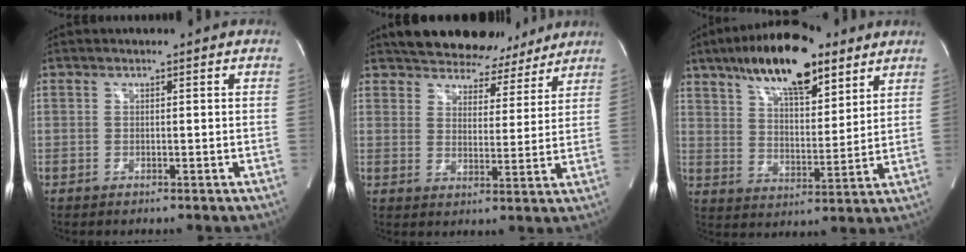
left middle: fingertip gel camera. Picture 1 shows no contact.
{"total": 13.4, "force": [11.8, 5.5, 3.1], "torque": [-0.028, -0.002, 0.152]}
{"total": 16.6, "force": [10.7, 5.8, 11.3], "torque": [-0.199, 0.021, 0.183]}